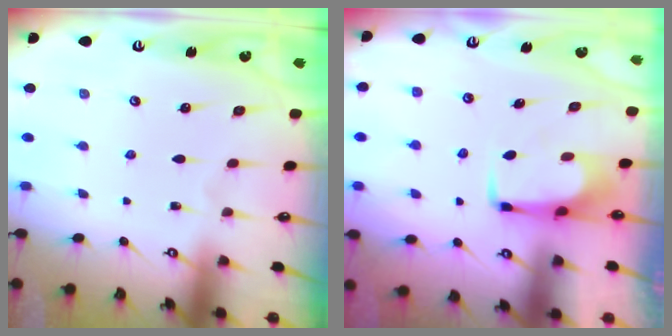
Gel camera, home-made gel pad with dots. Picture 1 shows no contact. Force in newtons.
{"total": 1.8, "press": 1.6, "slide": 0.6}